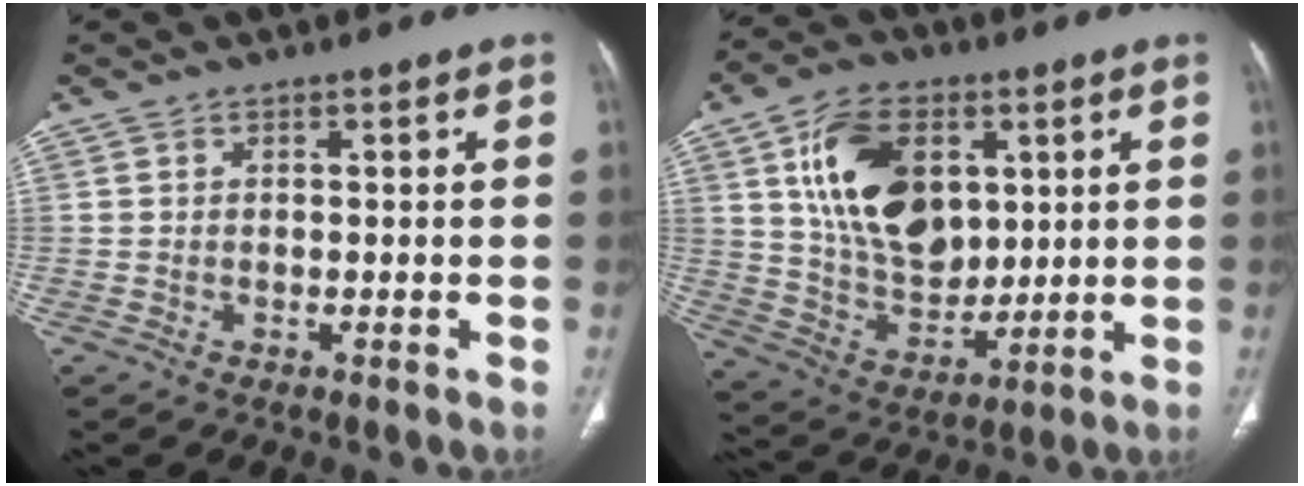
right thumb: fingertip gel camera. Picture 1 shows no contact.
{"total": 18.3, "force": [5.6, 11.9, 12.7], "torque": [-0.187, -0.022, 0.111]}